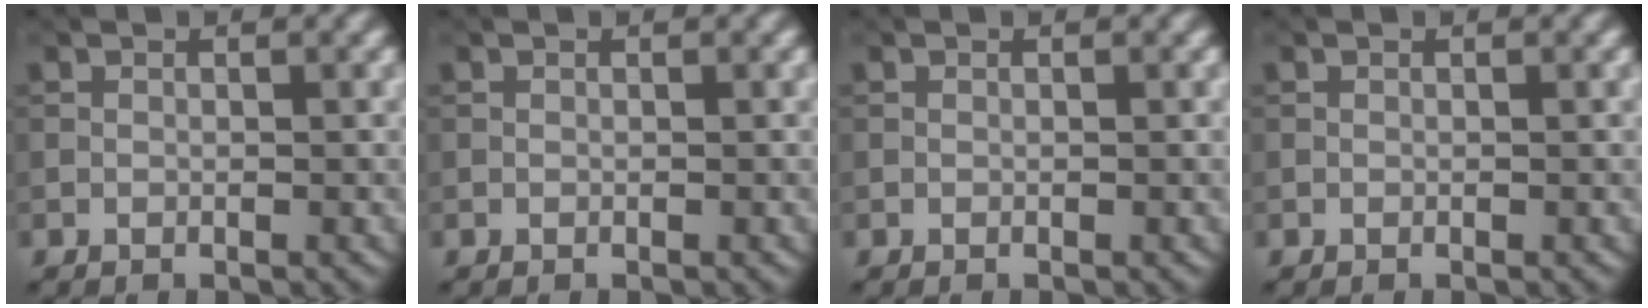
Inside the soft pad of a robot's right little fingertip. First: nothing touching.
{"total": 0.0}
{"total": 0.0}
{"total": 0.0}